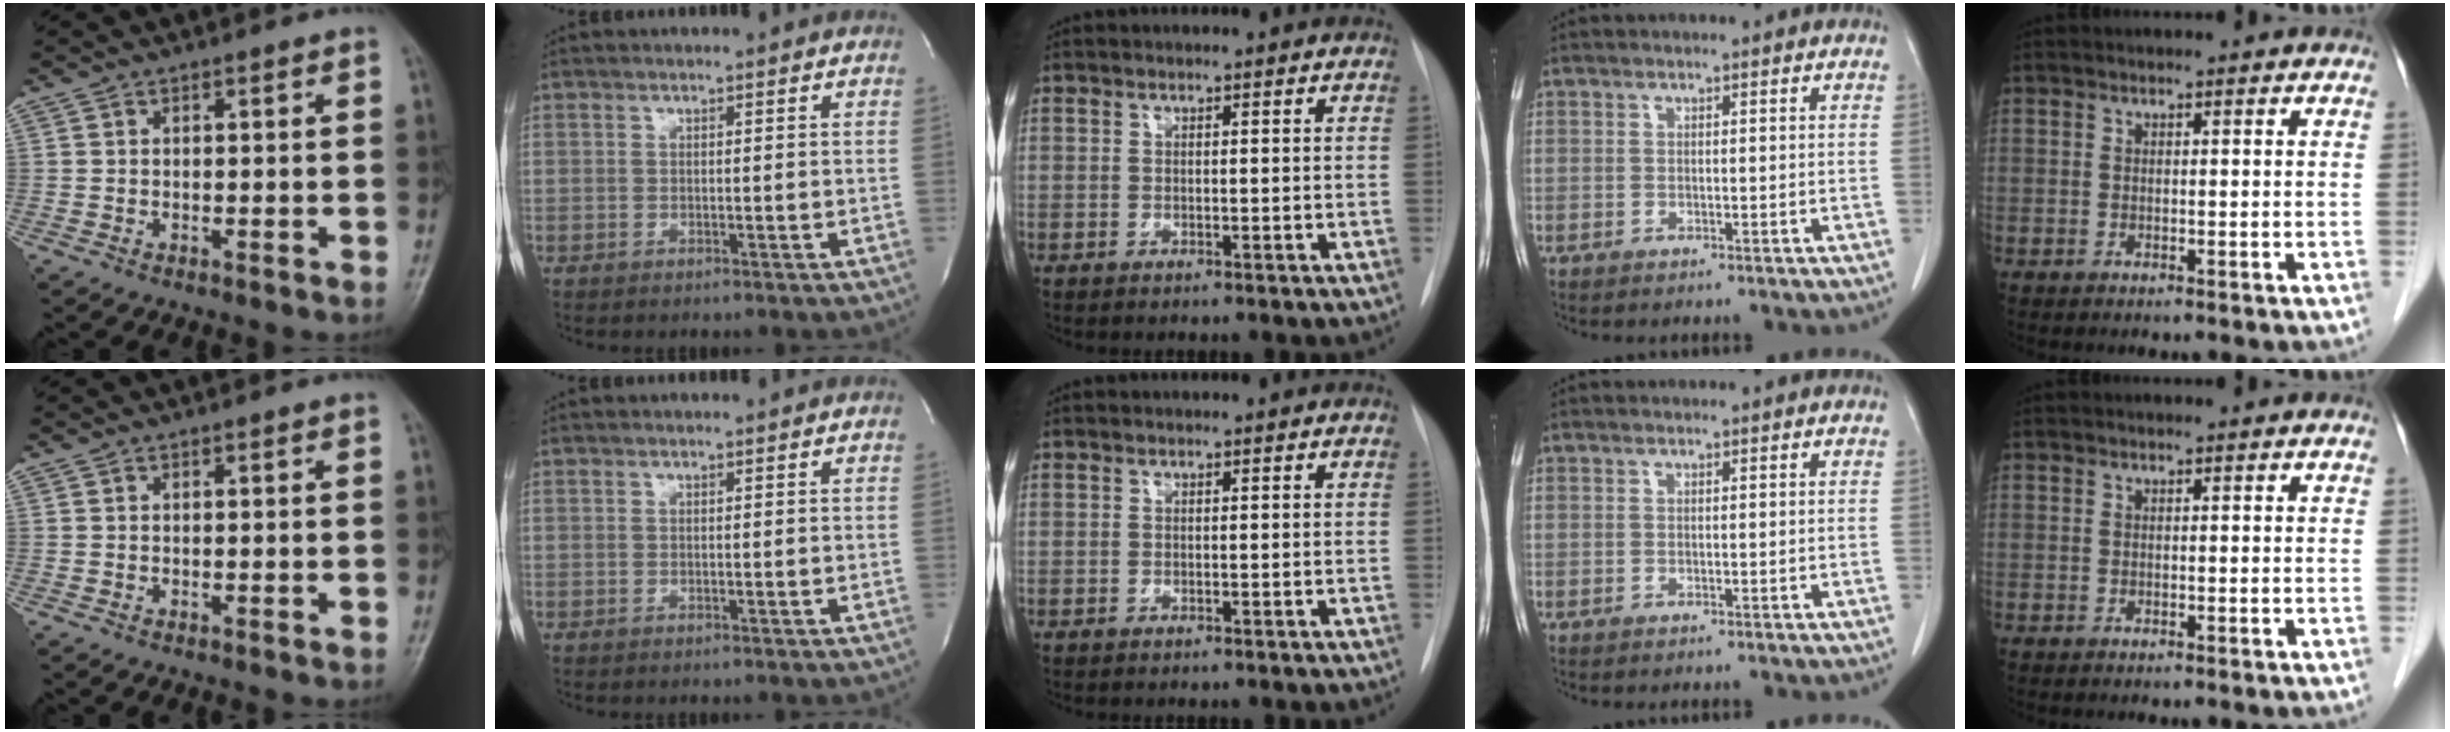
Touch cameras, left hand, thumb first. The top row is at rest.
{}